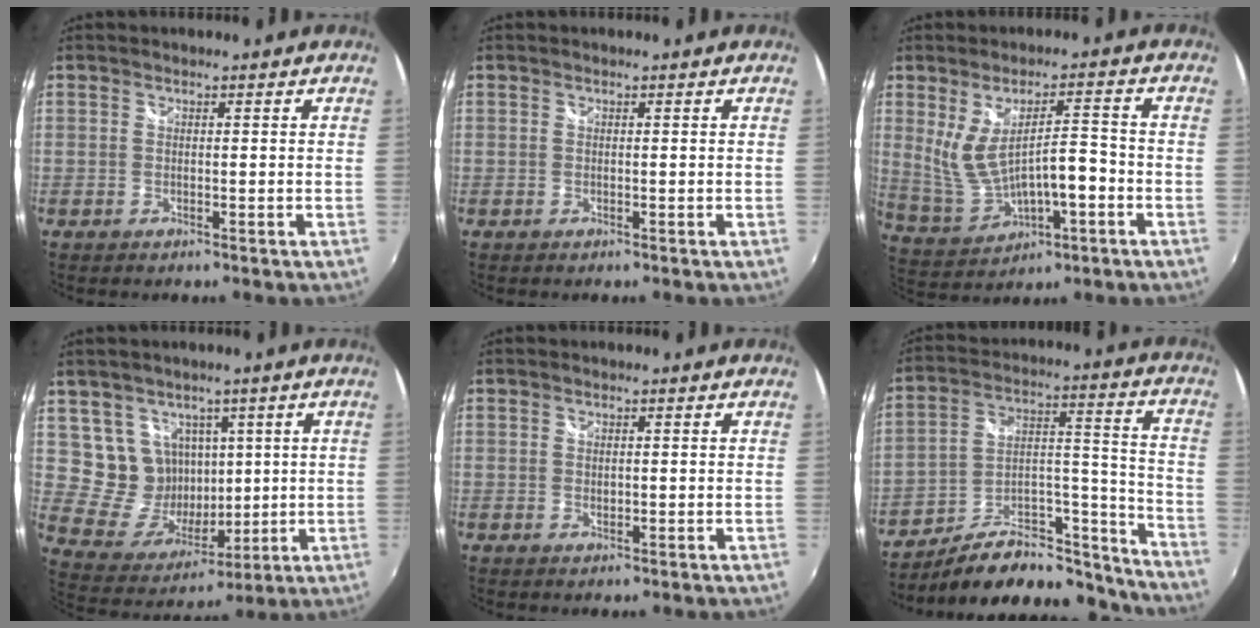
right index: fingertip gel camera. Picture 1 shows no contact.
{"total": 0.0}
{"total": 10.5, "force": [-1.7, 3.6, 9.7], "torque": [-0.180, -0.018, 0.004]}
{"total": 11.6, "force": [3.8, 10.4, 3.4], "torque": [-0.083, 0.008, 0.094]}
{"total": 0.9, "force": [0.1, 0.7, 0.6], "torque": [-0.009, -0.001, 0.002]}
{"total": 21.5, "force": [-17.0, 8.8, 9.7], "torque": [-0.148, 0.053, -0.241]}